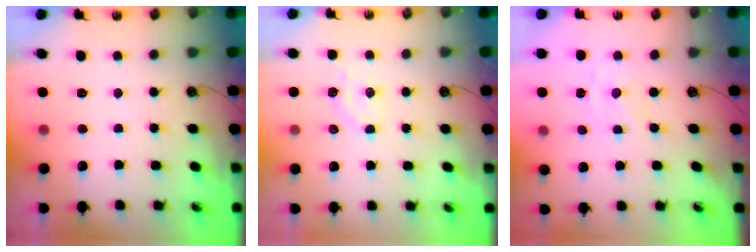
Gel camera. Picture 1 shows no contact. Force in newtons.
{"total": 5.3, "press": 5.2, "slide": 1.1}
{"total": 0.0}